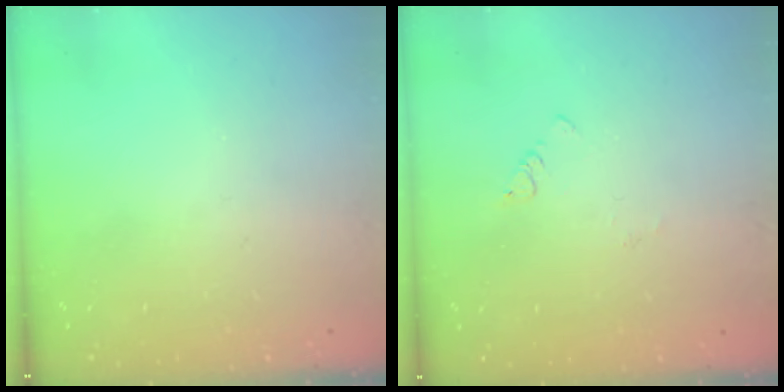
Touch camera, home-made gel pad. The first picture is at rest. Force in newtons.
{"total": 2.1, "press": 2.1, "slide": 0.3}